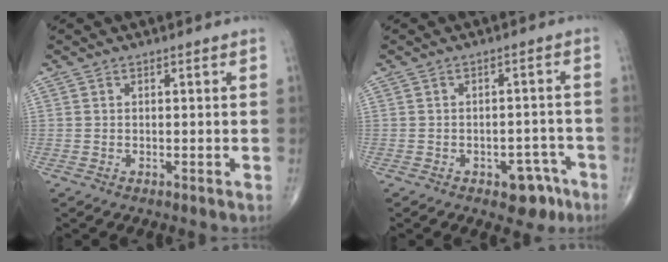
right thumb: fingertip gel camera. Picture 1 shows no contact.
{"total": 5.8, "force": [-3.3, 3.5, 3.3], "torque": [-0.014, 0.028, -0.038]}